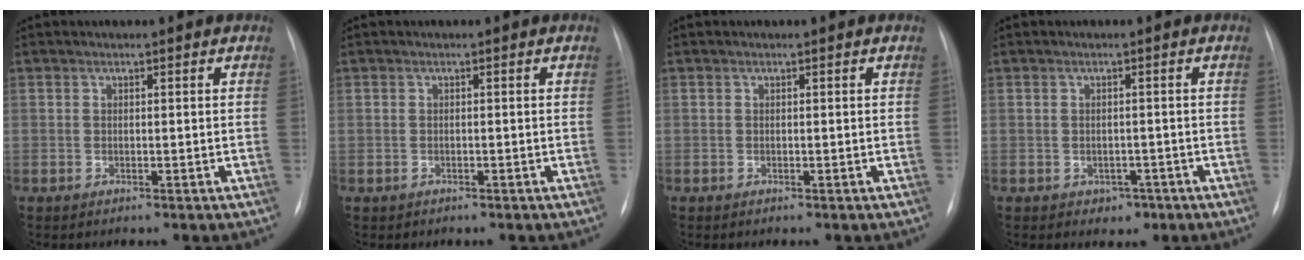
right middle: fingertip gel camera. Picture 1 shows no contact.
{"total": 0.5, "force": [-0.3, 0.4, 0.0], "torque": [-0.007, 0.003, -0.004]}
{"total": 0.0}
{"total": 2.2, "force": [-1.1, 1.8, 0.8], "torque": [-0.006, 0.005, -0.007]}